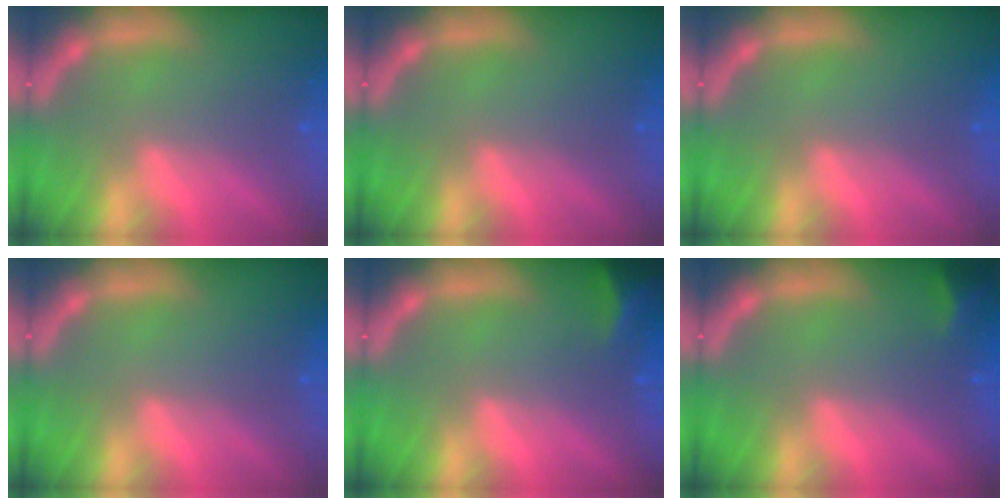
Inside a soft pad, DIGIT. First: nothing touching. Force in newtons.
{"total": 0.0}
{"total": 0.0}
{"total": 0.0}
{"total": 2.9}
{"total": 1.9}